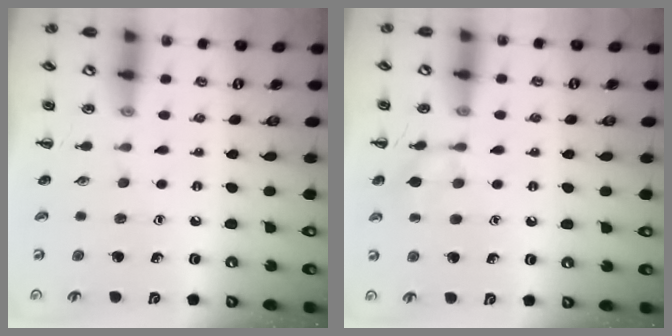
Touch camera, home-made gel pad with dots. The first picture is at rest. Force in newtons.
{"total": 7.9, "press": 7.7, "slide": 1.3}